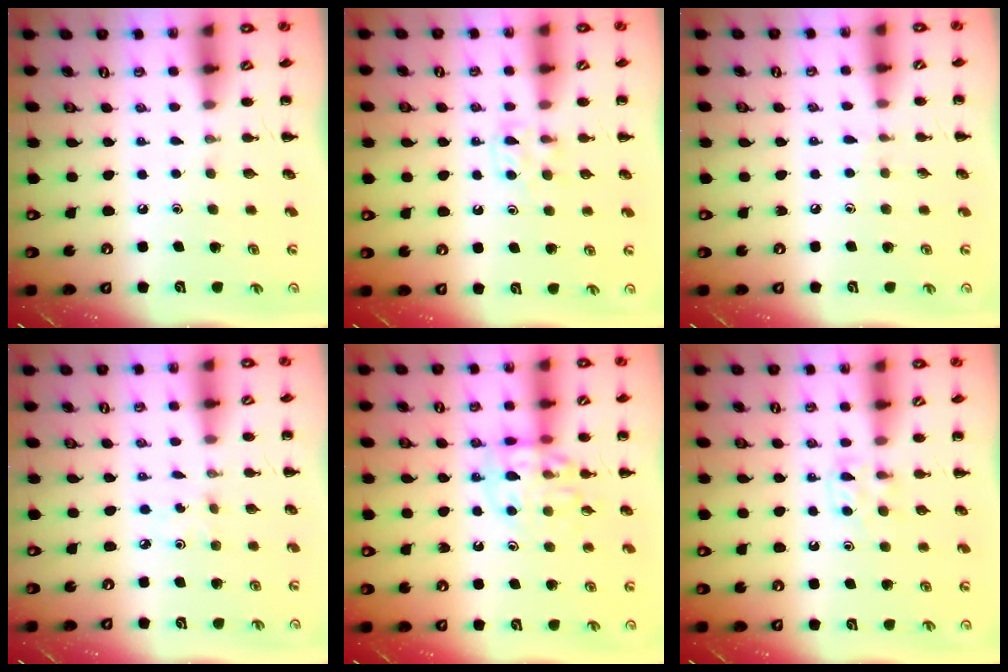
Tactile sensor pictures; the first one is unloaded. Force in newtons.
{"total": 3.9, "press": 3.7, "slide": 1.3}
{"total": 4.3, "press": 3.9, "slide": 1.7}
{"total": 0.6, "press": 0.6, "slide": 0.2}
{"total": 11.2, "press": 11.0, "slide": 1.9}
{"total": 3.9, "press": 3.7, "slide": 1.3}